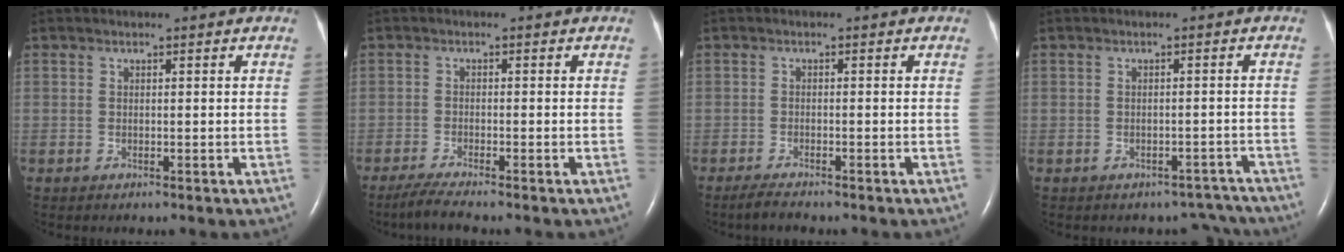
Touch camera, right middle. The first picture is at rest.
{"total": 3.4, "force": [-2.8, -0.4, 1.8], "torque": [-0.045, -0.011, -0.057]}
{"total": 2.3, "force": [-2.0, 0.1, 1.1], "torque": [-0.034, -0.008, -0.036]}
{"total": 5.0, "force": [-4.4, 2.3, -0.5], "torque": [0.023, 0.024, -0.042]}